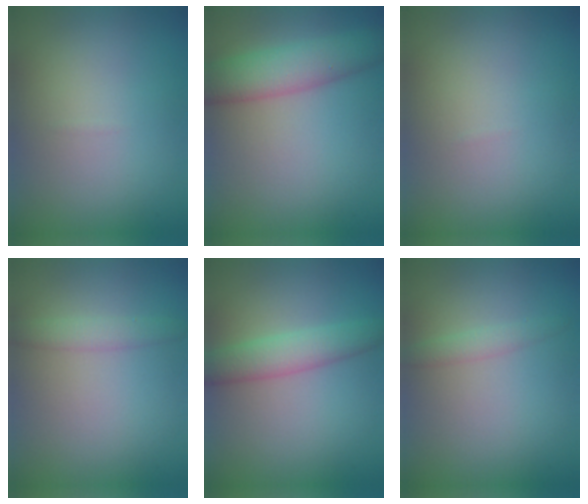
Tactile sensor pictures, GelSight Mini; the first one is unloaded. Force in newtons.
{"total": 5.4, "press": 5.4, "slide": 0.1}
{"total": 0.0}
{"total": 1.8, "press": 1.8, "slide": 0.1}
{"total": 3.4, "press": 3.4, "slide": 0.0}
{"total": 1.3, "press": 1.3, "slide": 0.0}